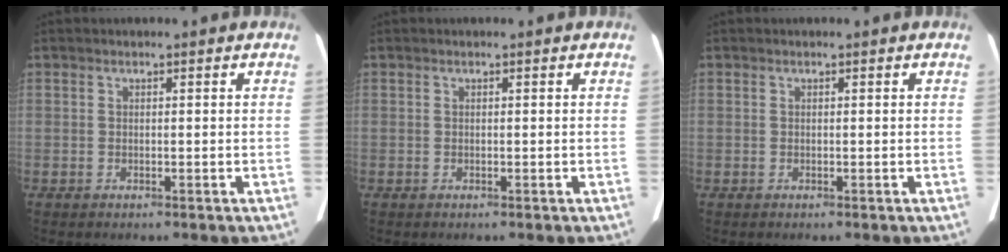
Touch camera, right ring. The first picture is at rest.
{"total": 0.0}
{"total": 0.0}